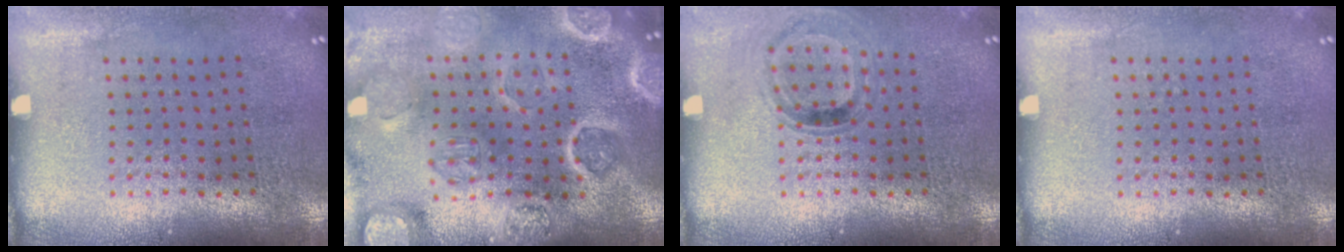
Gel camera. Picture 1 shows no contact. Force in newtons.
{"total": 4.6, "press": 4.1, "slide": 2.0}
{"total": 0.9, "press": 0.9, "slide": 0.3}
{"total": 0.0}